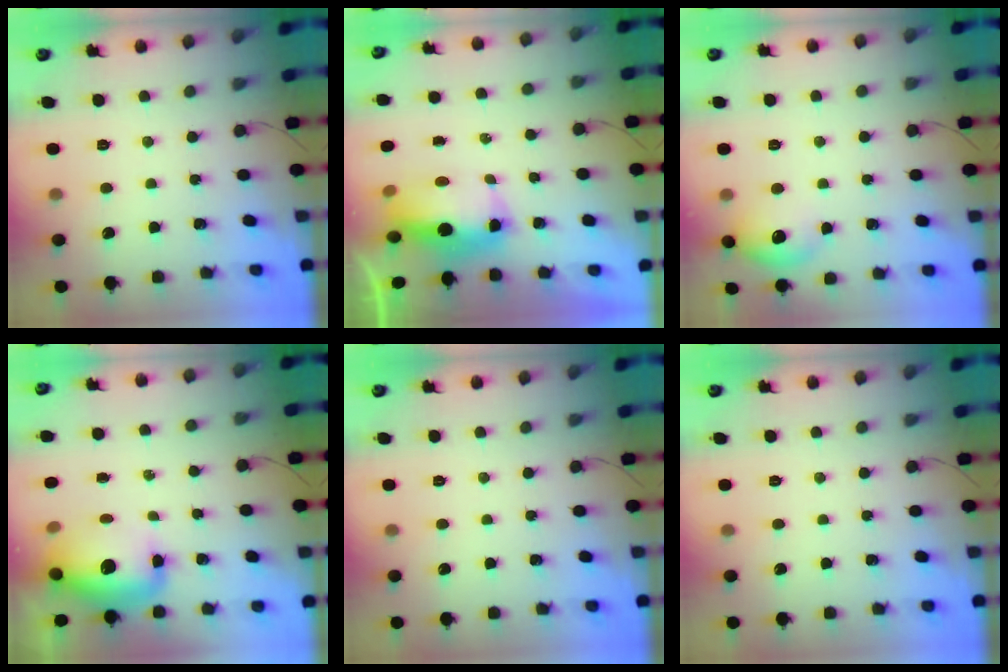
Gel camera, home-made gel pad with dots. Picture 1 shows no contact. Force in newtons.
{"total": 9.2, "press": 9.0, "slide": 1.9}
{"total": 9.8, "press": 9.0, "slide": 4.0}
{"total": 13.1, "press": 12.7, "slide": 3.2}
{"total": 0.0}
{"total": 0.0}